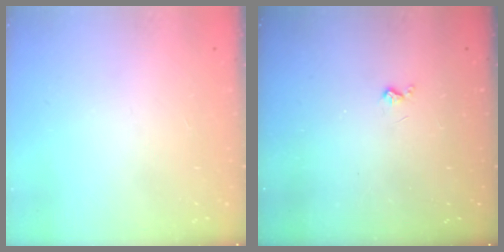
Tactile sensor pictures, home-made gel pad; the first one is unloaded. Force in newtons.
{"total": 2.6, "press": 2.6, "slide": 0.5}